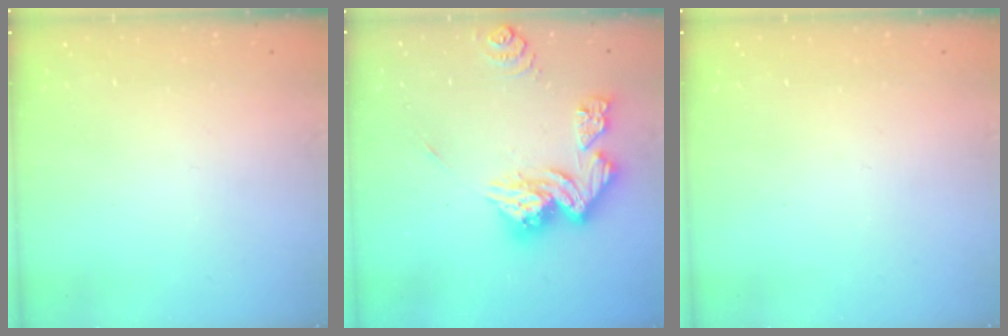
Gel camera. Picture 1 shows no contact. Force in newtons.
{"total": 14.6, "press": 14.5, "slide": 1.5}
{"total": 0.0}